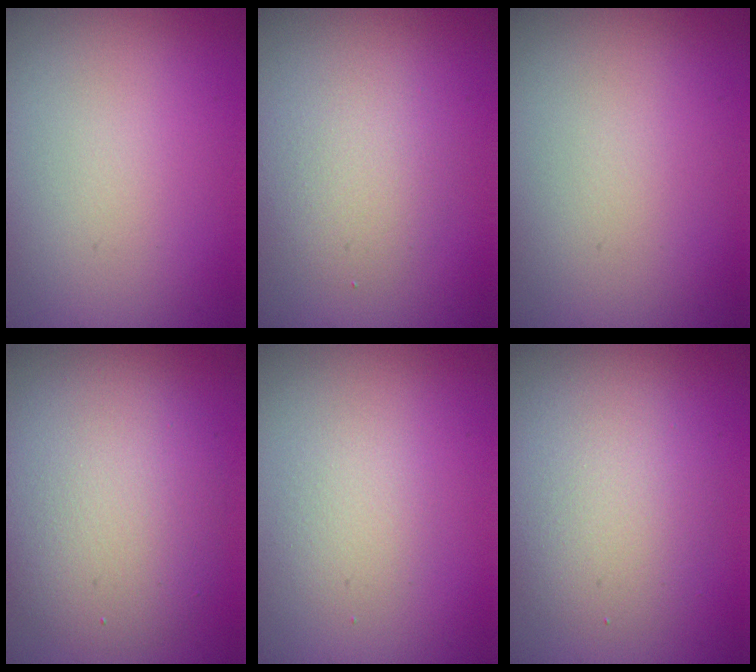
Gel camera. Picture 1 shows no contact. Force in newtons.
{"total": 2.7, "press": 2.7, "slide": 0.2}
{"total": 0.0}
{"total": 6.4, "press": 6.4, "slide": 0.7}
{"total": 1.7, "press": 1.7, "slide": 0.1}
{"total": 4.2, "press": 4.2, "slide": 0.4}